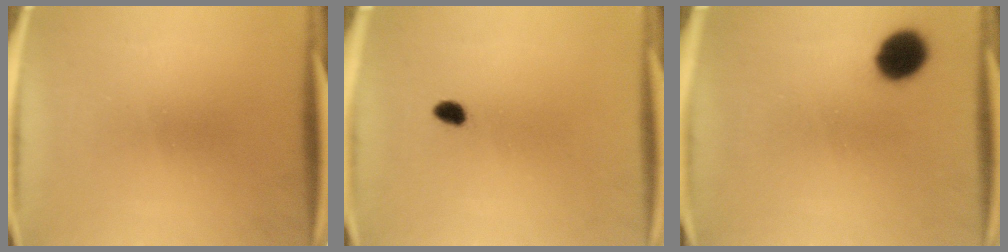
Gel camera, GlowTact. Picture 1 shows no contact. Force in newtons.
{"total": 2.0}
{"total": 8.5}